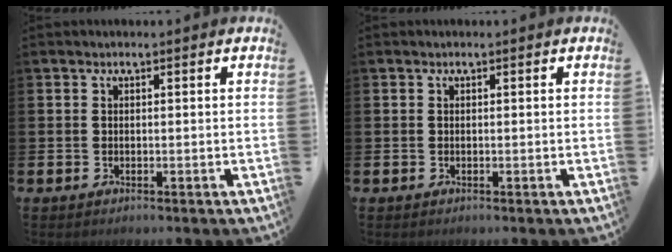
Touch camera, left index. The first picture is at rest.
{"total": 0.0}